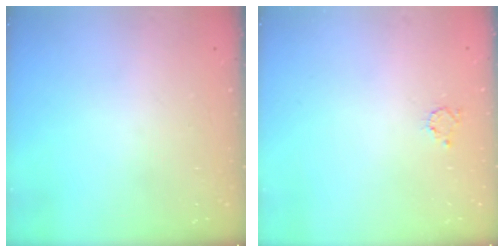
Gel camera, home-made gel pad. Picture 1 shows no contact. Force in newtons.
{"total": 2.4, "press": 2.4, "slide": 0.4}